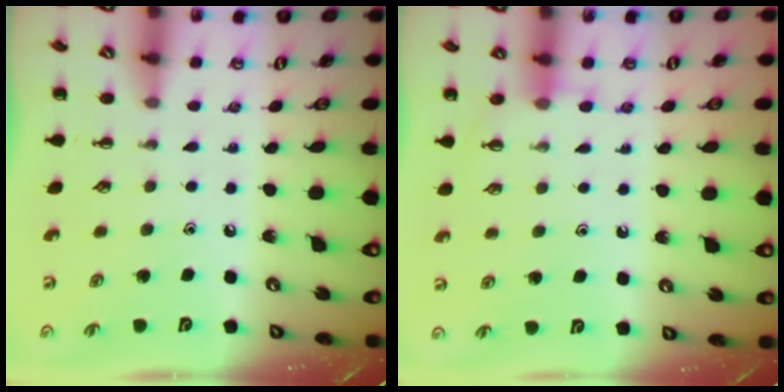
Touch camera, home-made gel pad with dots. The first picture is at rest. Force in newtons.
{"total": 7.9, "press": 7.8, "slide": 1.5}